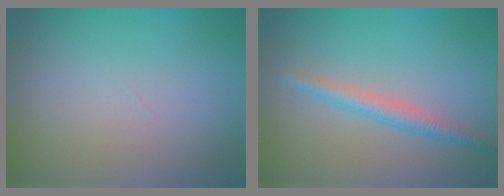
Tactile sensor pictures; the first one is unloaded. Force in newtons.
{"total": 2.5, "press": 2.5, "slide": 0.0}